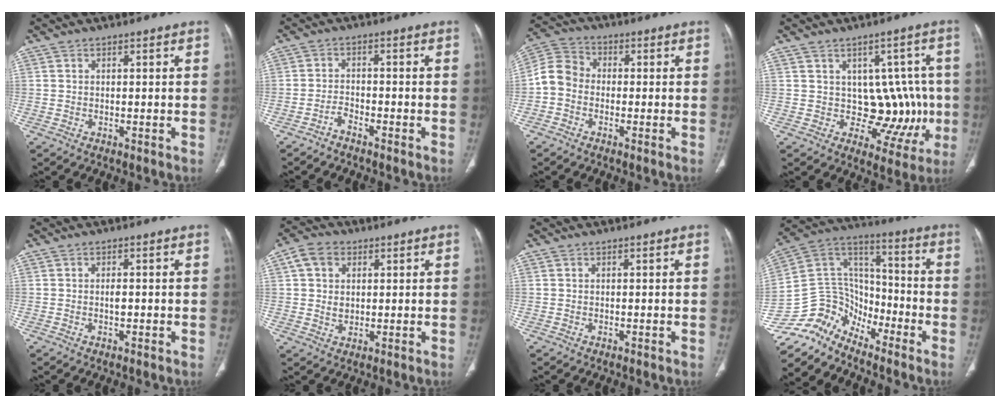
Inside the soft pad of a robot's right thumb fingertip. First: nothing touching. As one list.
[{"total": 2.1, "force": [-1.9, 0.4, 0.7], "torque": [-0.018, 0.019, -0.035]}, {"total": 6.2, "force": [-1.4, 5.0, 3.4], "torque": [-0.056, 0.024, -0.046]}, {"total": 10.5, "force": [0.0, 7.8, 7.0], "torque": [-0.023, 0.006, 0.014]}, {"total": 1.3, "force": [-0.2, 0.5, 1.2], "torque": [-0.021, 0.002, -0.003]}, {"total": 6.4, "force": [2.0, 4.8, 3.6], "torque": [-0.053, -0.002, 0.035]}, {"total": 0.0}, {"total": 12.3, "force": [-10.8, 5.7, 1.5], "torque": [-0.010, 0.115, -0.215]}]